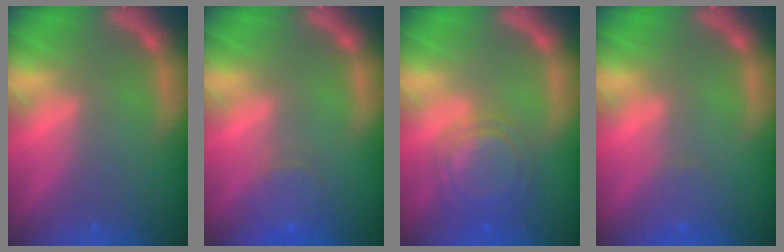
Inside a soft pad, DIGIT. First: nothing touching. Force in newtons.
{"total": 3.0}
{"total": 6.5}
{"total": 1.4}